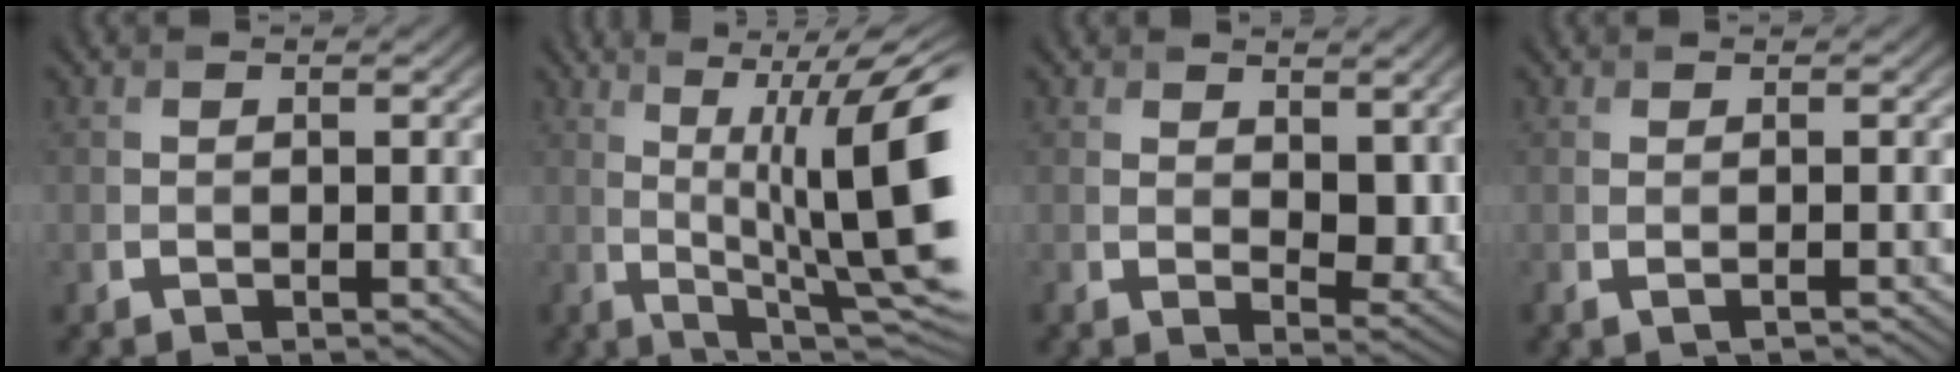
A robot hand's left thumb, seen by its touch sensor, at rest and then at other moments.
{"total": 15.6, "force": [0.9, 3.4, 15.2], "torque": [-0.206, 0.015, 0.031]}
{"total": 6.2, "force": [2.1, 3.2, 4.9], "torque": [-0.078, -0.012, 0.042]}
{"total": 0.7, "force": [0.0, -0.1, 0.7], "torque": [-0.008, 0.005, -0.004]}